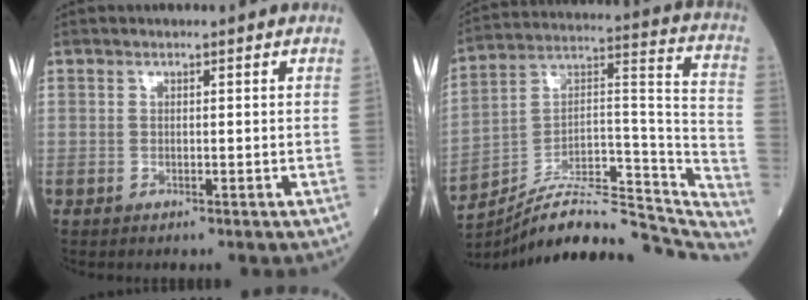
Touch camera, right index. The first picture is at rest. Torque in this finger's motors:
{"motor_torque": [-0.73, -0.71, -0.07, 0.00]}